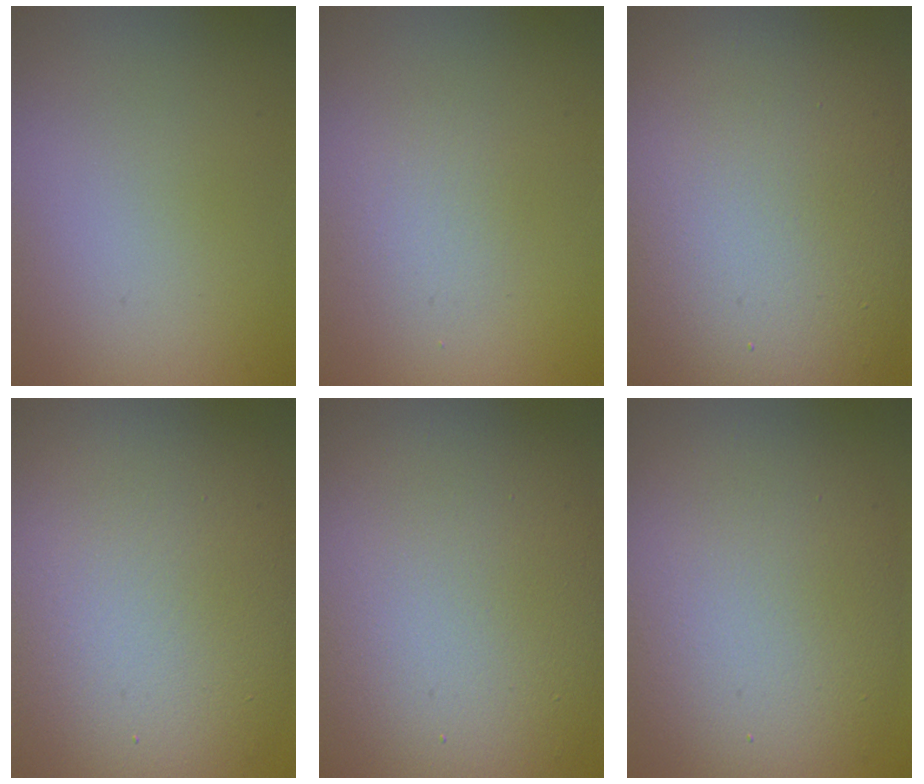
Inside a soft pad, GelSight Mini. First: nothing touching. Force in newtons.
{"total": 1.3, "press": 1.3, "slide": 0.0}
{"total": 15.4, "press": 15.4, "slide": 0.8}
{"total": 13.4, "press": 13.4, "slide": 1.0}
{"total": 15.4, "press": 15.4, "slide": 0.8}
{"total": 10.1, "press": 10.1, "slide": 0.5}